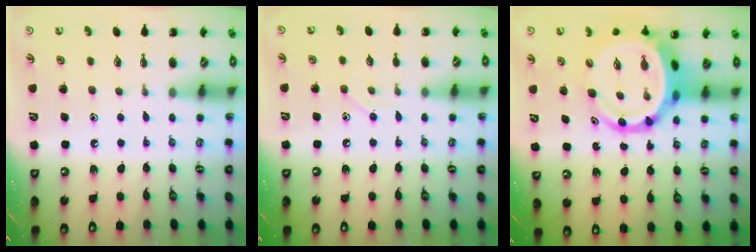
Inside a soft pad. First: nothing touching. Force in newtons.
{"total": 3.8, "press": 3.7, "slide": 1.1}
{"total": 10.7, "press": 10.2, "slide": 3.1}